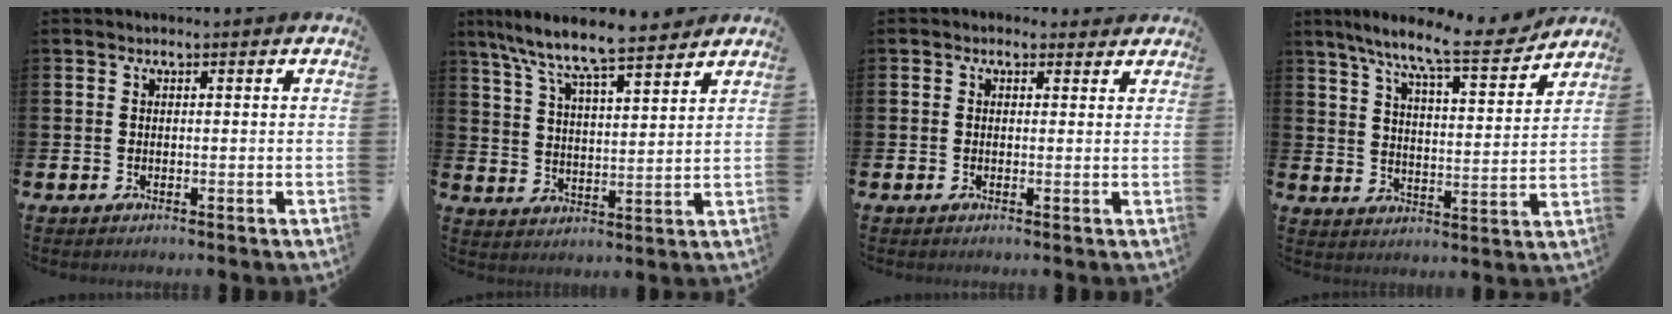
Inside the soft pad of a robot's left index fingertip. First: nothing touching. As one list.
[{"total": 8.4, "force": [7.9, 0.7, 2.8], "torque": [-0.088, -0.052, 0.141]}, {"total": 1.1, "force": [0.6, 0.8, 0.3], "torque": [-0.004, 0.009, 0.010]}, {"total": 10.1, "force": [8.7, 0.7, 5.1], "torque": [-0.113, -0.056, 0.143]}]